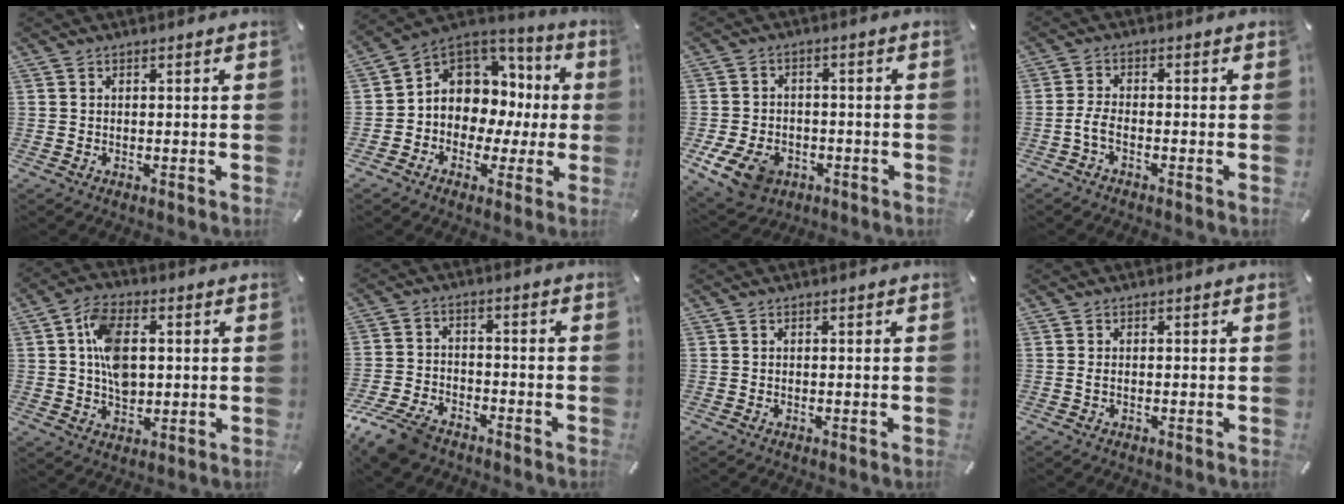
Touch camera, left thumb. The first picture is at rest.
{"total": 9.1, "force": [1.0, 8.4, 3.2], "torque": [-0.056, -0.029, 0.024]}
{"total": 9.3, "force": [-4.0, 6.9, 4.9], "torque": [-0.112, 0.018, -0.073]}
{"total": 3.5, "force": [-1.7, 1.3, 2.8], "torque": [-0.067, 0.002, -0.036]}
{"total": 9.8, "force": [1.0, 6.5, 7.3], "torque": [-0.144, 0.007, 0.016]}
{"total": 9.1, "force": [-7.0, 4.4, 3.8], "torque": [-0.080, 0.033, -0.133]}
{"total": 0.0}
{"total": 0.9, "force": [-0.2, 0.4, 0.8], "torque": [-0.016, 0.000, -0.004]}